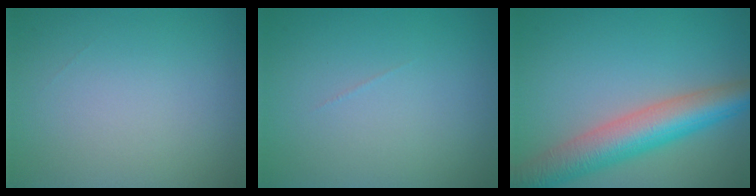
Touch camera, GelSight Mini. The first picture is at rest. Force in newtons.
{"total": 0.0}
{"total": 7.5, "press": 7.4, "slide": 0.4}